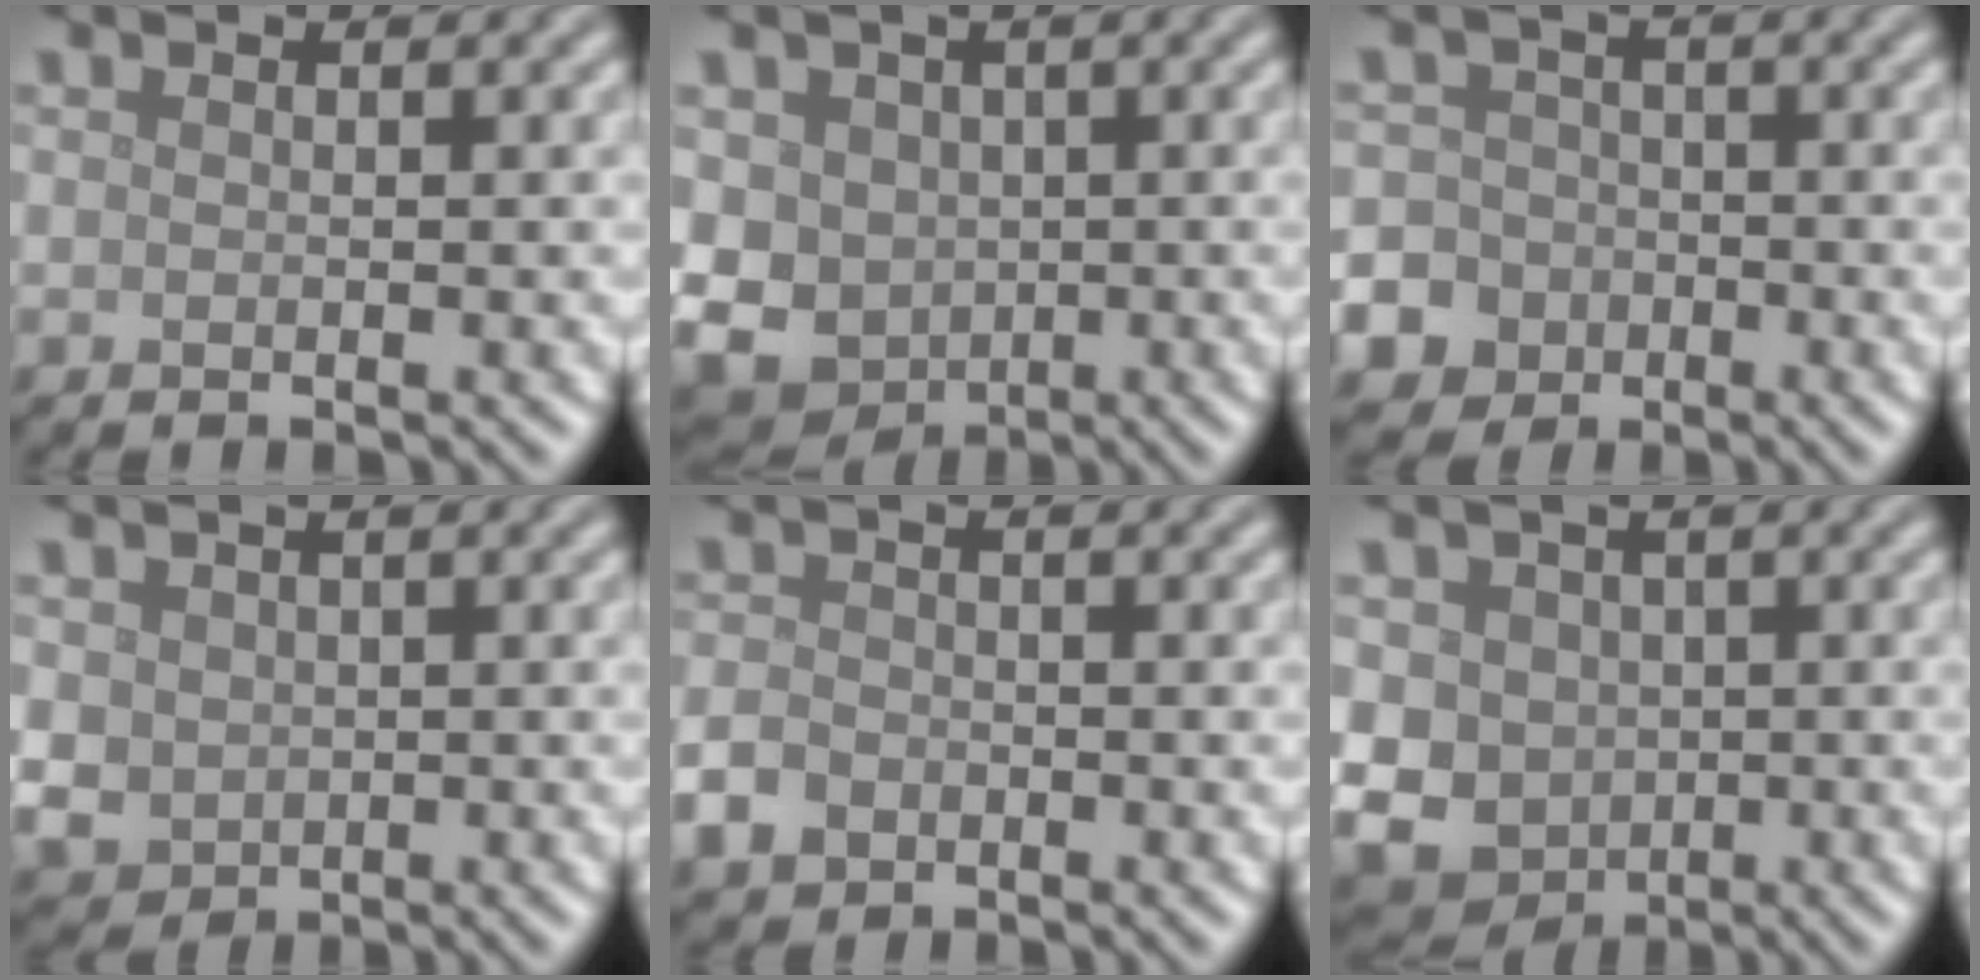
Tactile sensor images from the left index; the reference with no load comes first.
{"total": 7.9, "force": [-0.7, 6.9, 3.8], "torque": [-0.067, -0.002, -0.030]}
{"total": 10.2, "force": [-4.9, 8.7, 1.9], "torque": [-0.049, -0.028, -0.114]}
{"total": 2.9, "force": [0.3, 2.6, 1.2], "torque": [-0.033, -0.008, 0.011]}
{"total": 2.4, "force": [-1.3, 1.8, 1.0], "torque": [-0.021, -0.003, -0.032]}
{"total": 8.9, "force": [-0.8, 7.8, 4.1], "torque": [-0.072, 0.003, -0.041]}